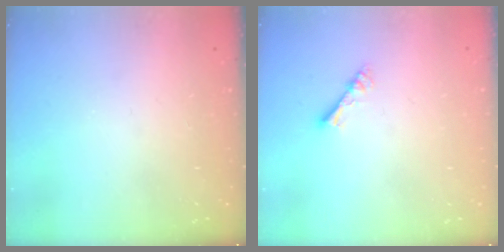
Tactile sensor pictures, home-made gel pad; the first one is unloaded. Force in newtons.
{"total": 2.8, "press": 2.8, "slide": 0.4}